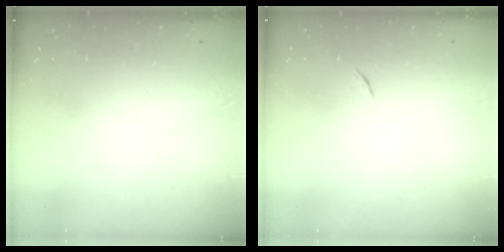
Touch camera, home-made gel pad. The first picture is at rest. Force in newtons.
{"total": 4.5, "press": 4.5, "slide": 0.7}